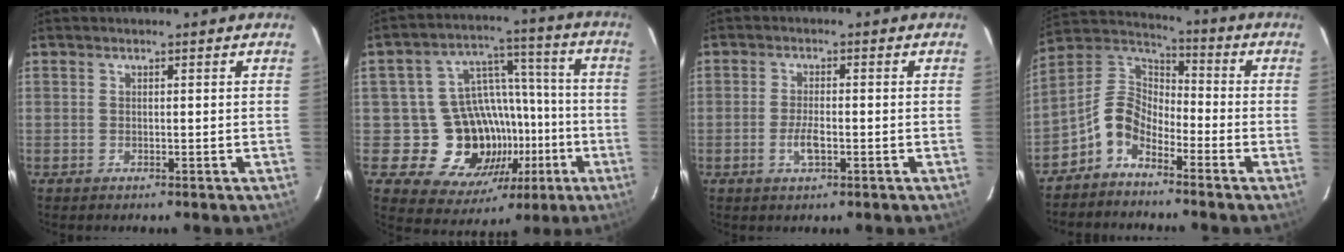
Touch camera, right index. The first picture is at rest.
{"total": 17.1, "force": [-5.7, 13.9, 8.2], "torque": [-0.157, 0.040, -0.056]}
{"total": 3.5, "force": [-1.4, 1.2, 3.0], "torque": [-0.062, -0.003, -0.025]}
{"total": 8.5, "force": [-5.1, 4.8, 4.8], "torque": [-0.104, 0.030, -0.114]}